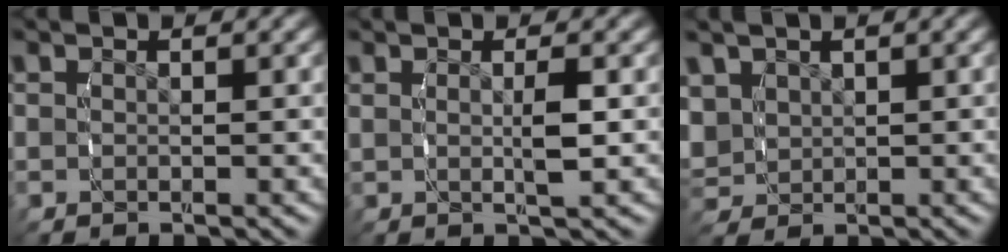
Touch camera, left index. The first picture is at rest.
{"total": 1.9, "force": [0.4, 0.2, 1.9], "torque": [-0.027, 0.004, 0.006]}
{"total": 3.2, "force": [1.0, 2.9, 1.0], "torque": [-0.041, -0.005, 0.028]}